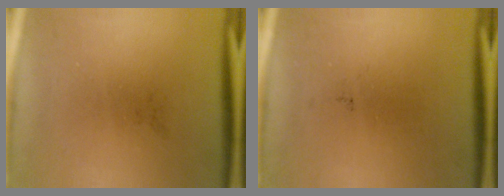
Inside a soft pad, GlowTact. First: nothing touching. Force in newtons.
{"total": 0.0}